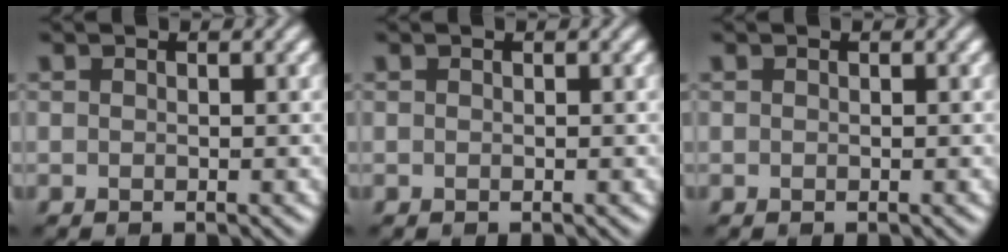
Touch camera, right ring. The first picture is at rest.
{"total": 0.0}
{"total": 0.0}